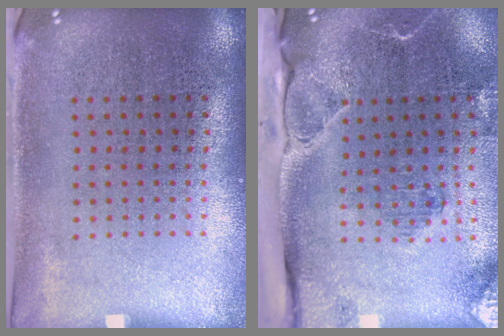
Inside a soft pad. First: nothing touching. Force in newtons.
{"total": 3.0, "press": 2.3, "slide": 1.9}